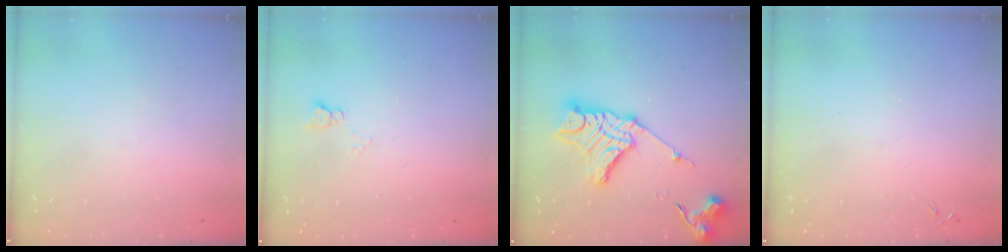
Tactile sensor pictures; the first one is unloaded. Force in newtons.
{"total": 4.4, "press": 4.3, "slide": 0.6}
{"total": 15.1, "press": 15.1, "slide": 1.2}
{"total": 0.0}